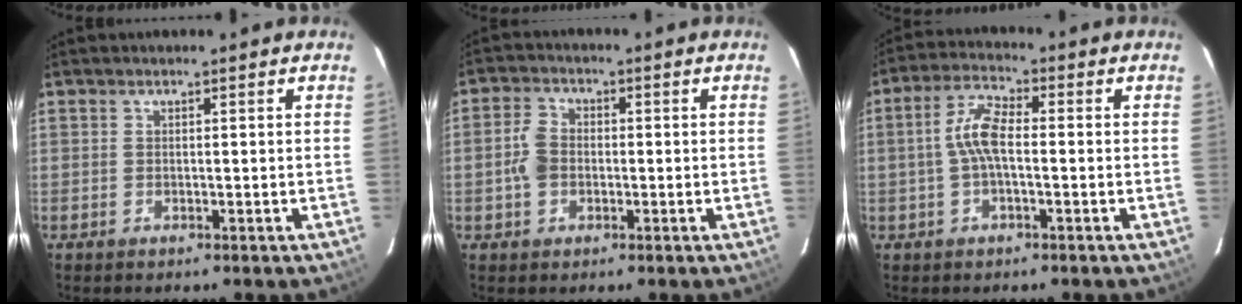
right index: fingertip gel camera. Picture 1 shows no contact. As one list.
[{"total": 4.8, "force": [-0.9, 3.7, 3.0], "torque": [-0.065, 0.012, -0.014]}, {"total": 6.3, "force": [-0.6, 2.2, 5.9], "torque": [-0.126, 0.017, -0.015]}]